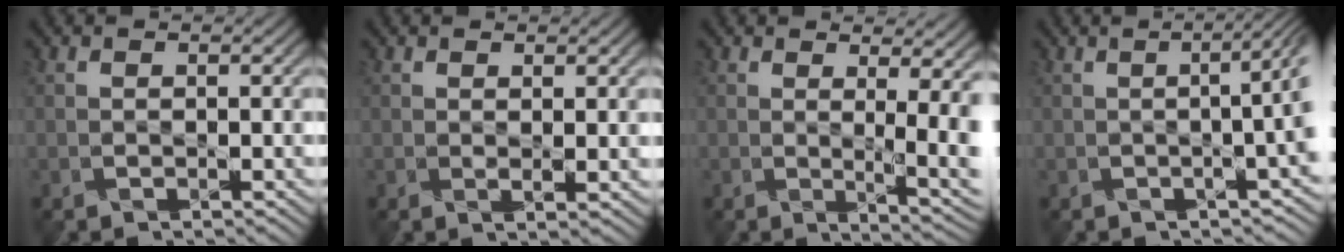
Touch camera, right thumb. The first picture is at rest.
{"total": 2.0, "force": [0.6, 0.6, 1.8], "torque": [-0.038, 0.001, 0.012]}
{"total": 6.3, "force": [0.4, 2.2, 5.8], "torque": [-0.077, 0.000, 0.018]}
{"total": 6.7, "force": [-0.4, 1.5, 6.5], "torque": [-0.066, 0.012, -0.013]}